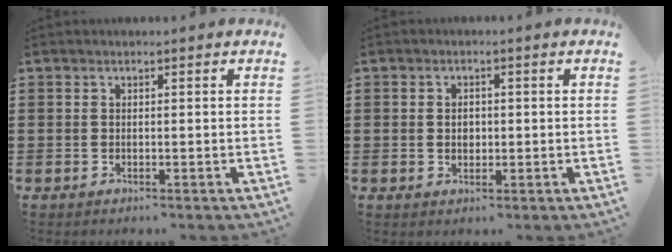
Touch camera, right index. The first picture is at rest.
{"total": 3.0, "force": [0.0, 2.0, 2.2], "torque": [-0.038, 0.003, -0.002]}